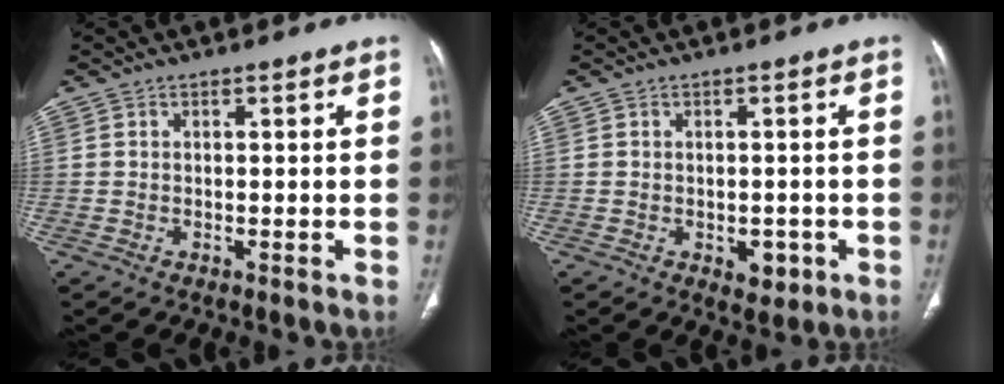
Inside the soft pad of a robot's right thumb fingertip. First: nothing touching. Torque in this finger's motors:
{"motor_torque": [0.21, -0.03, 0.06, -0.37, -0.01]}